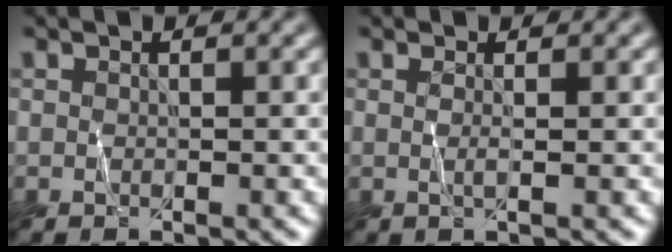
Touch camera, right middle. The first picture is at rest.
{"total": 0.8, "force": [0.2, 0.2, 0.7], "torque": [-0.013, 0.003, 0.001]}